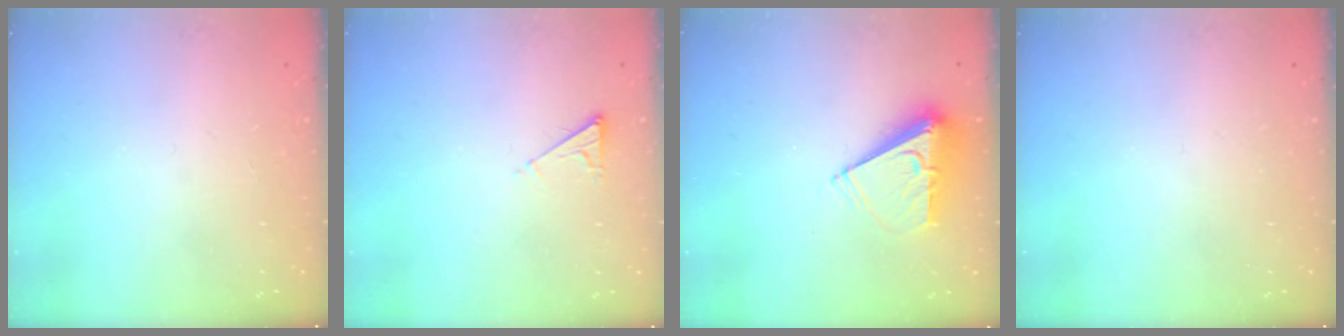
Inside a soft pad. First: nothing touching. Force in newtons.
{"total": 2.9, "press": 2.9, "slide": 0.5}
{"total": 7.5, "press": 7.5, "slide": 0.5}
{"total": 0.0}